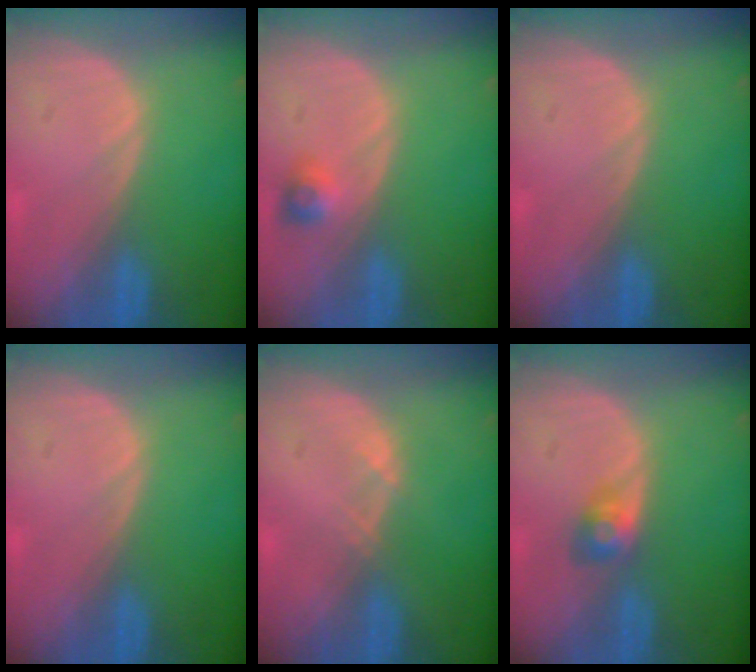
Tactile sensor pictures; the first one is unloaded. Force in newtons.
{"total": 2.6, "press": 2.4, "slide": 1.0}
{"total": 0.0}
{"total": 0.0}
{"total": 0.8, "press": 0.8, "slide": 0.1}
{"total": 2.9, "press": 2.7, "slide": 1.1}